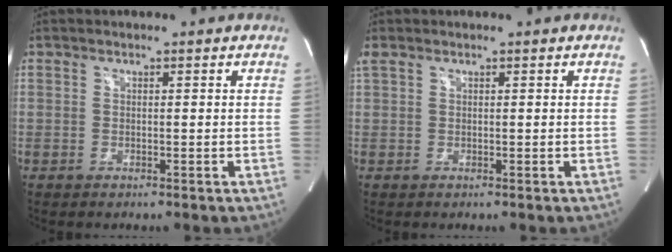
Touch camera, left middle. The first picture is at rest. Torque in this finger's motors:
{"motor_torque": [0.17, -0.39, 0.44, 0.12]}